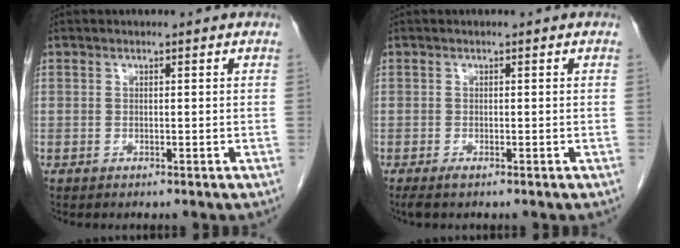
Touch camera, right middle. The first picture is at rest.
{"total": 1.1, "force": [-0.8, 0.1, 0.8], "torque": [-0.016, -0.004, -0.013]}